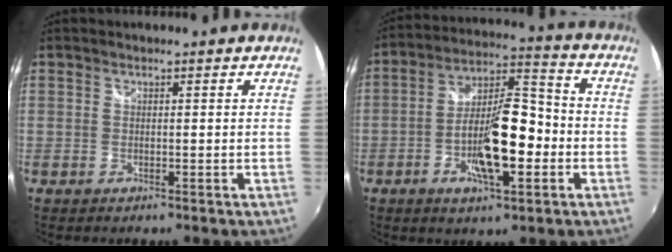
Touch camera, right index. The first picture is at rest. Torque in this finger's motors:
{"motor_torque": [1.63, -0.51, 1.06, 0.21]}